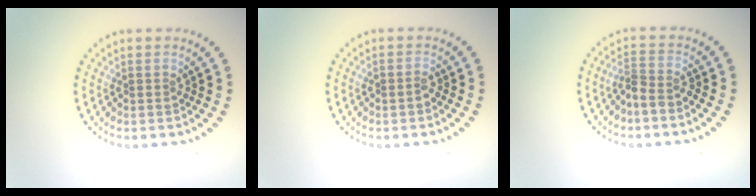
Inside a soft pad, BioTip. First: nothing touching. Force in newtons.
{"total": 0.9, "press": 0.8, "slide": 0.2}
{"total": 2.1, "press": 1.5, "slide": 1.4}